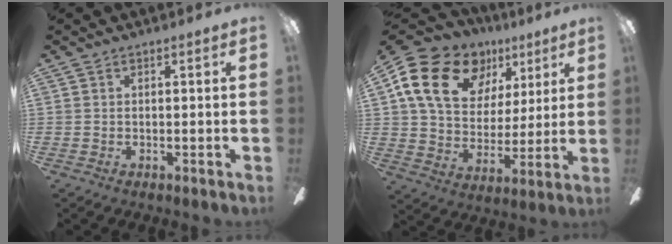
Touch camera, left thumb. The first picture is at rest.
{"total": 21.1, "force": [10.1, 14.6, 11.4], "torque": [-0.190, -0.026, 0.187]}